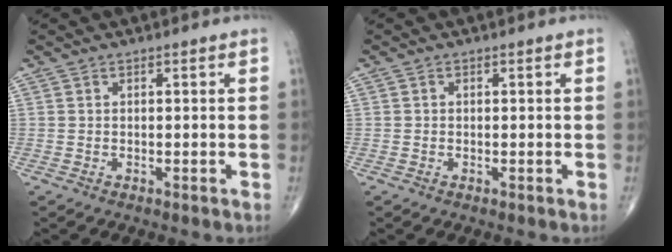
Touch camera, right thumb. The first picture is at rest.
{"total": 0.0}